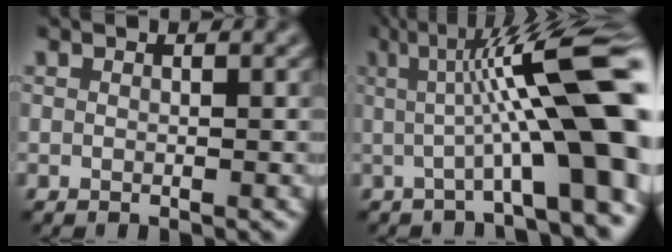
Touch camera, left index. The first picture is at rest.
{"total": 12.6, "force": [0.4, 2.3, 12.4], "torque": [-0.164, 0.028, 0.007]}